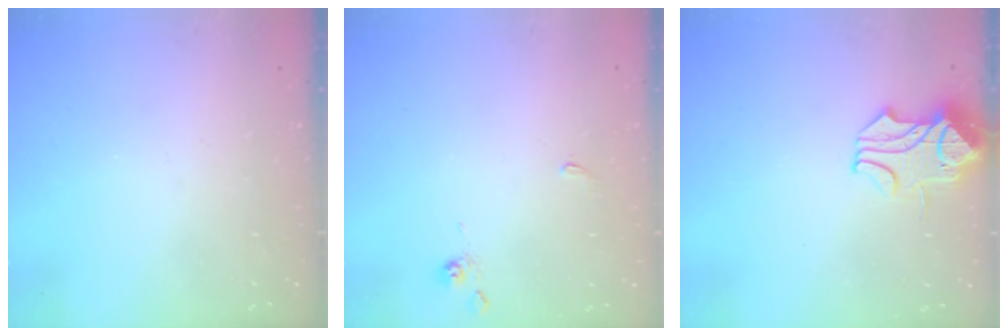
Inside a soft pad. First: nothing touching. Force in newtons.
{"total": 0.7, "press": 0.5, "slide": 0.5}
{"total": 0.9, "press": 0.7, "slide": 0.5}